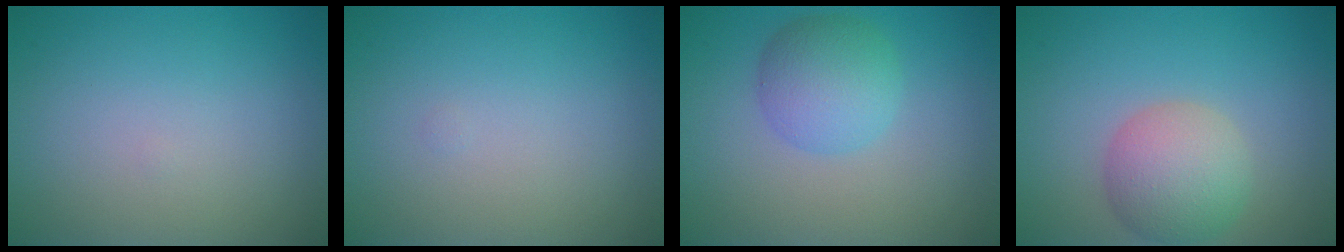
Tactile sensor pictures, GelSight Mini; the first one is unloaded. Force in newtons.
{"total": 0.0}
{"total": 4.0, "press": 4.0, "slide": 0.1}
{"total": 4.7, "press": 4.7, "slide": 0.3}